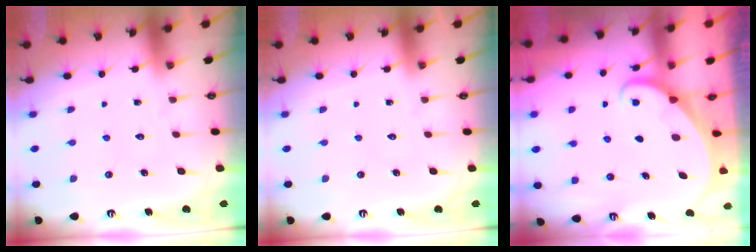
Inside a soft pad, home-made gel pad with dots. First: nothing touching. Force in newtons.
{"total": 0.0}
{"total": 1.7, "press": 1.6, "slide": 0.1}